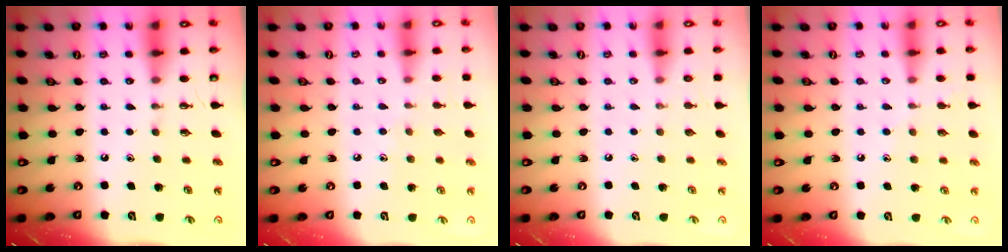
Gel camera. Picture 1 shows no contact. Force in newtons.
{"total": 4.1, "press": 4.1, "slide": 0.5}
{"total": 0.0}
{"total": 7.0, "press": 7.0, "slide": 0.7}